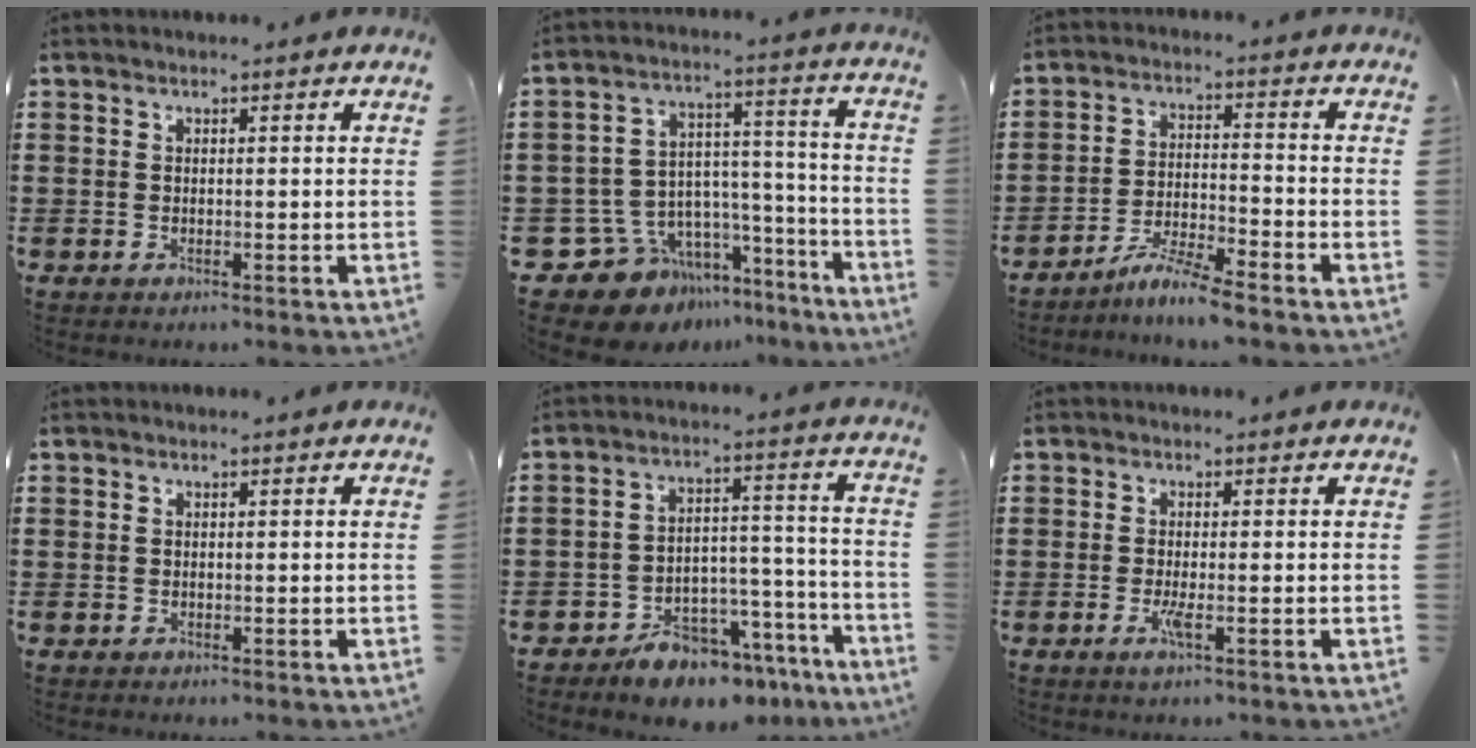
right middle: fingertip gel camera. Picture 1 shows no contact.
{"total": 10.4, "force": [-8.5, 5.8, 1.6], "torque": [-0.049, 0.017, -0.154]}
{"total": 5.7, "force": [-5.1, -0.5, 2.4], "torque": [-0.053, -0.014, -0.098]}
{"total": 0.0}
{"total": 7.5, "force": [-7.0, 2.3, 1.6], "torque": [-0.018, 0.032, -0.130]}
{"total": 2.4, "force": [-0.9, 0.2, 2.2], "torque": [-0.046, -0.008, -0.018]}